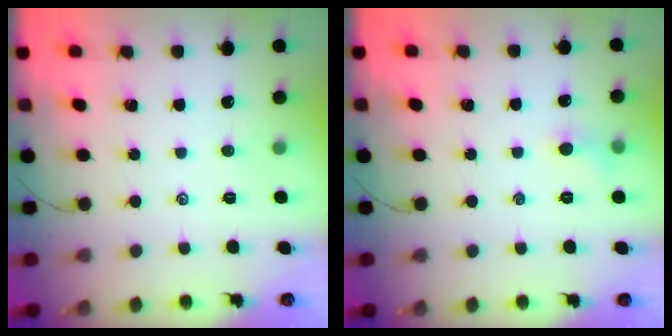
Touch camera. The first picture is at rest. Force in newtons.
{"total": 3.9, "press": 3.7, "slide": 1.3}